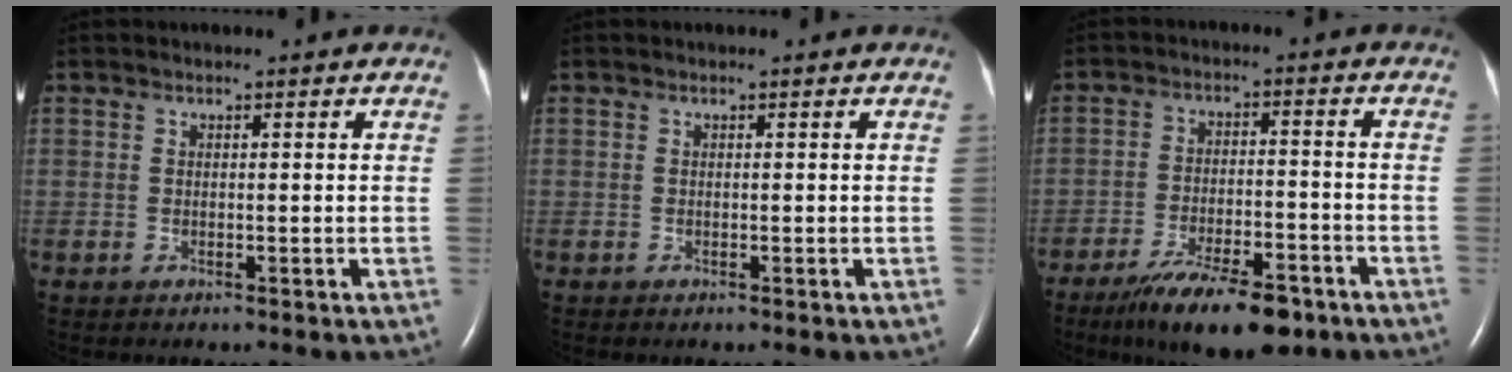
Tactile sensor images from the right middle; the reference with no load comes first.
{"total": 0.0}
{"total": 12.2, "force": [-8.6, 3.3, 8.0], "torque": [-0.132, -0.017, -0.142]}